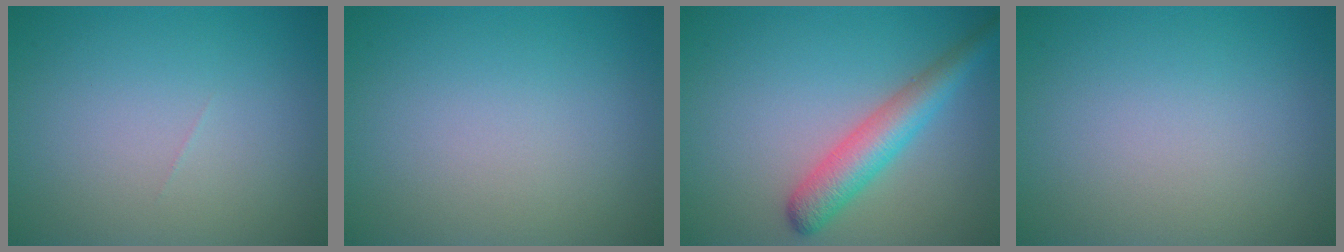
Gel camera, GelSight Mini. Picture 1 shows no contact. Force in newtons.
{"total": 0.0}
{"total": 4.4, "press": 4.4, "slide": 0.1}
{"total": 0.0}